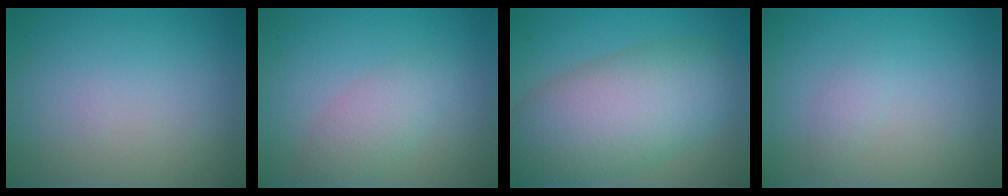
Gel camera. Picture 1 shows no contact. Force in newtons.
{"total": 2.9, "press": 2.9, "slide": 0.1}
{"total": 10.0, "press": 10.0, "slide": 0.6}
{"total": 1.1, "press": 1.1, "slide": 0.0}